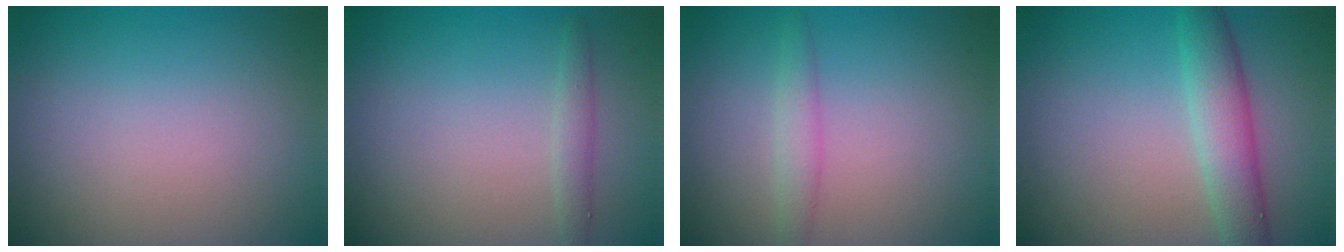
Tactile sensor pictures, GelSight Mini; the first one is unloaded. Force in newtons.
{"total": 1.2, "press": 1.2, "slide": 0.0}
{"total": 1.7, "press": 1.6, "slide": 0.2}
{"total": 4.0, "press": 4.0, "slide": 0.1}